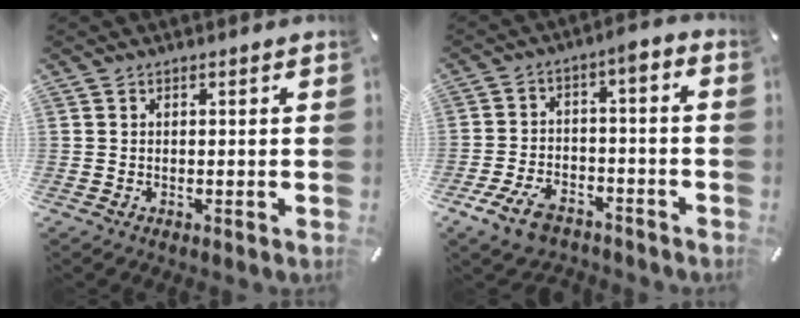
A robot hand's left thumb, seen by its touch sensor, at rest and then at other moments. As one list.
[{"total": 10.4, "force": [-6.0, 5.5, 6.5], "torque": [-0.123, 0.041, -0.111]}]